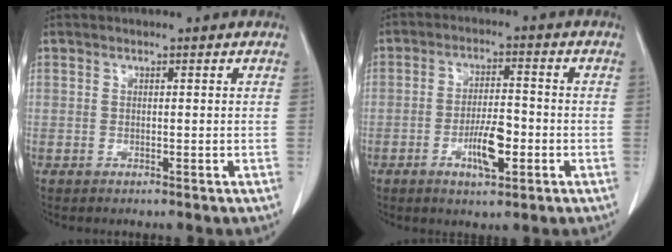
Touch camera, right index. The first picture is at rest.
{"total": 6.5, "force": [-2.4, 1.9, 5.8], "torque": [-0.106, 0.001, -0.038]}